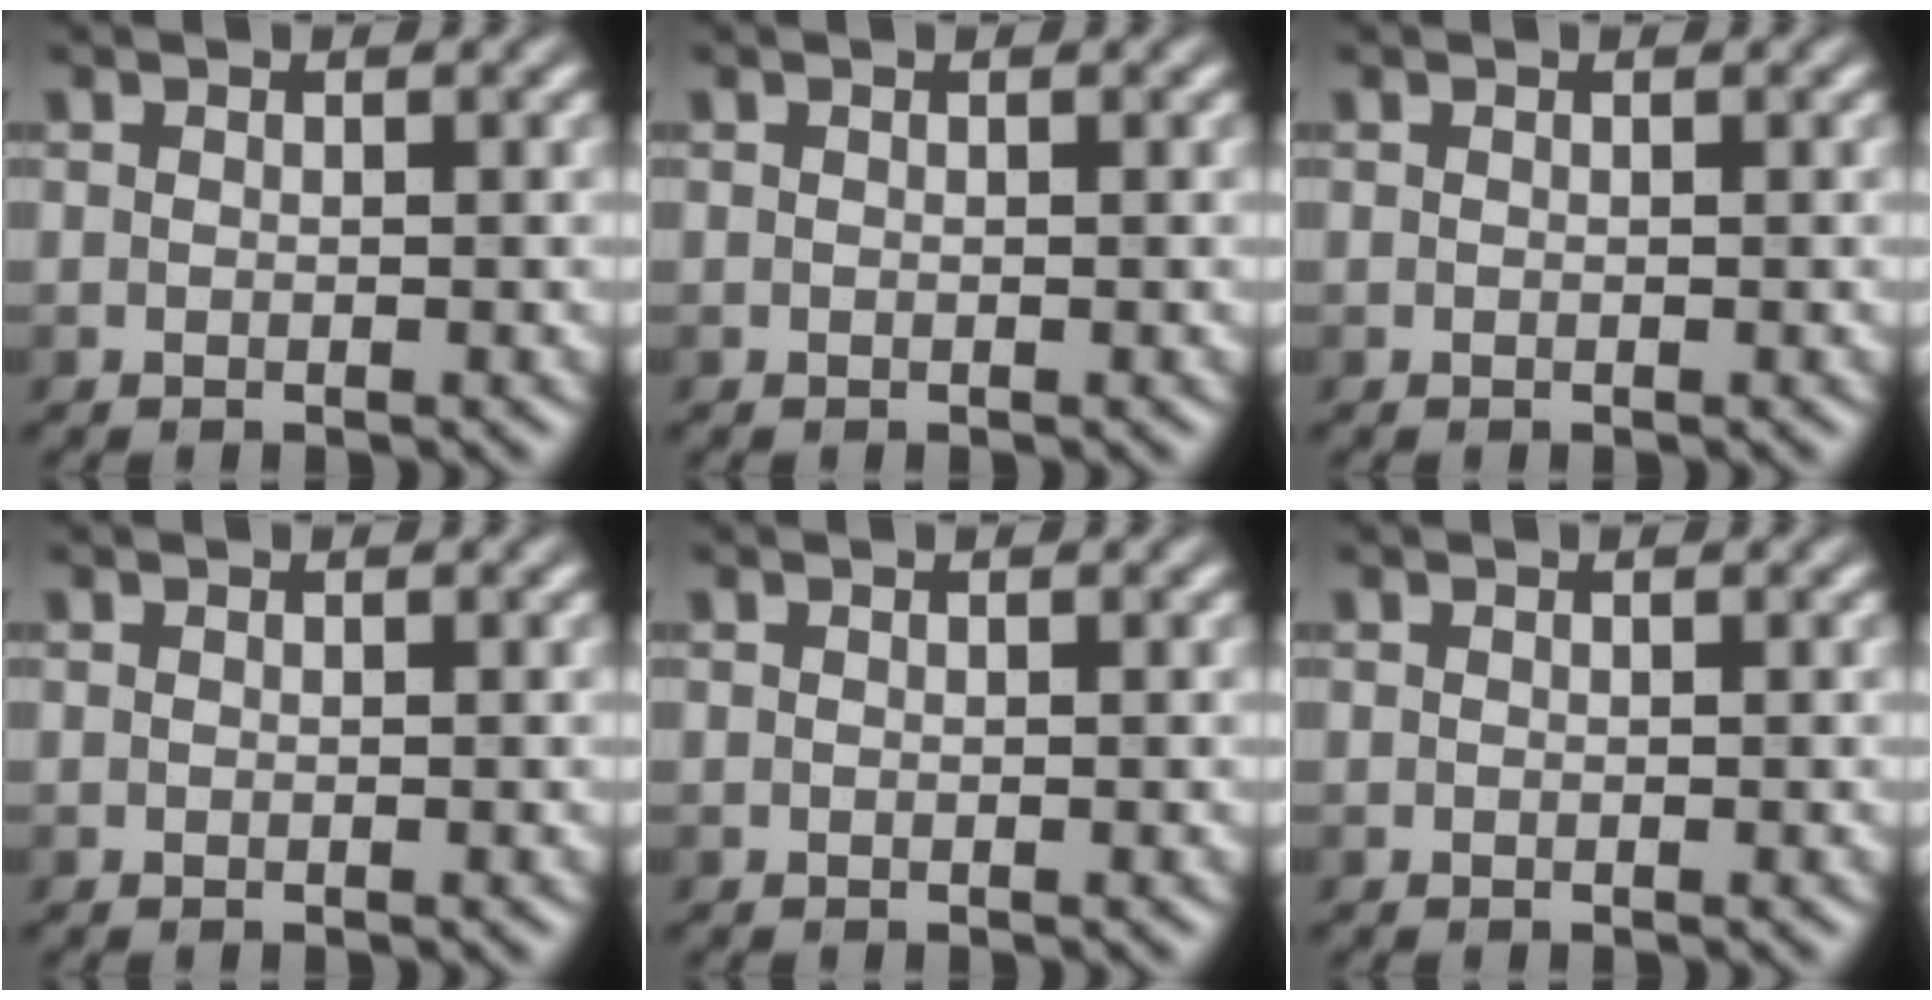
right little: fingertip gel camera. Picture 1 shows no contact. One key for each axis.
{"total": 0.0}
{"total": 0.0}
{"total": 0.0}
{"total": 0.0}
{"total": 0.0}